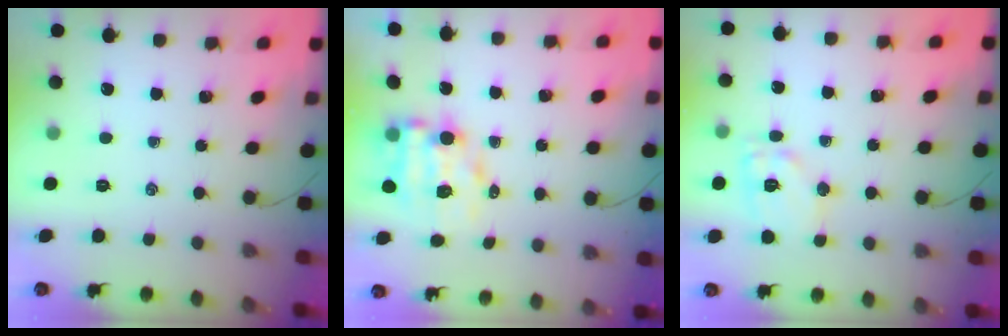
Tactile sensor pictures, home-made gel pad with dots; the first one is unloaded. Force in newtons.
{"total": 7.6, "press": 7.4, "slide": 1.5}
{"total": 10.6, "press": 10.6, "slide": 0.9}